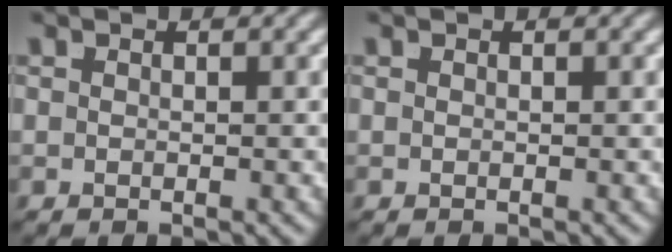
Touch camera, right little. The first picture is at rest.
{"total": 0.0}